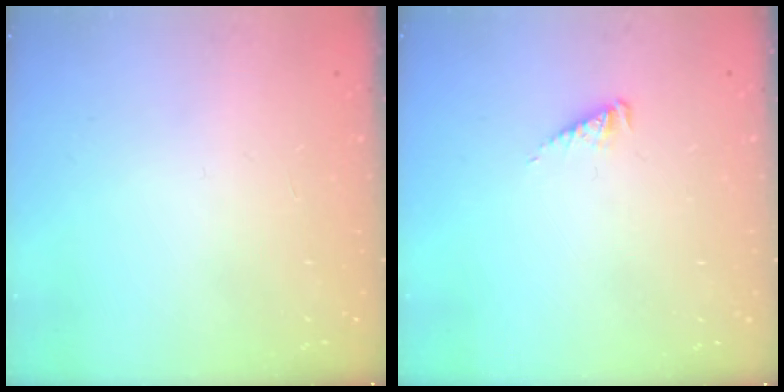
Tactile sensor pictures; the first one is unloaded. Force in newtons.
{"total": 2.5, "press": 2.4, "slide": 0.4}